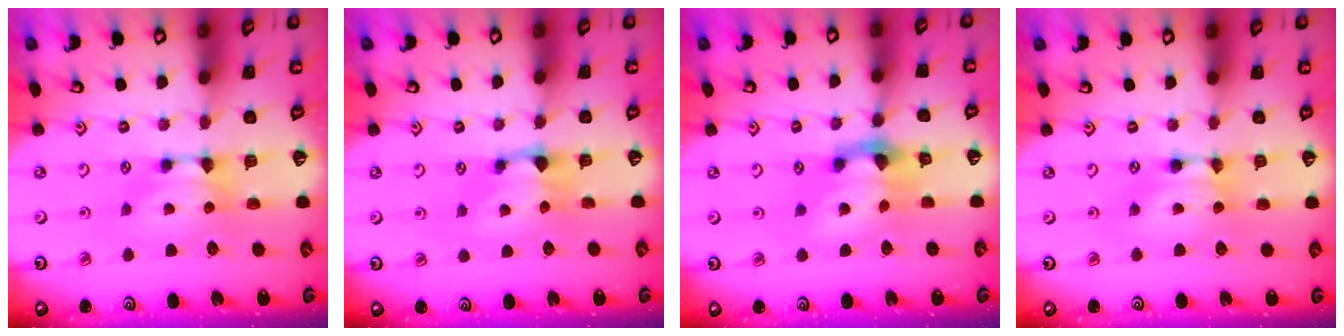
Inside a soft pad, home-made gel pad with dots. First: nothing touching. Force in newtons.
{"total": 0.8, "press": 0.0, "slide": 0.8}
{"total": 3.7, "press": 3.0, "slide": 2.1}
{"total": 1.6, "press": 1.6, "slide": 0.2}